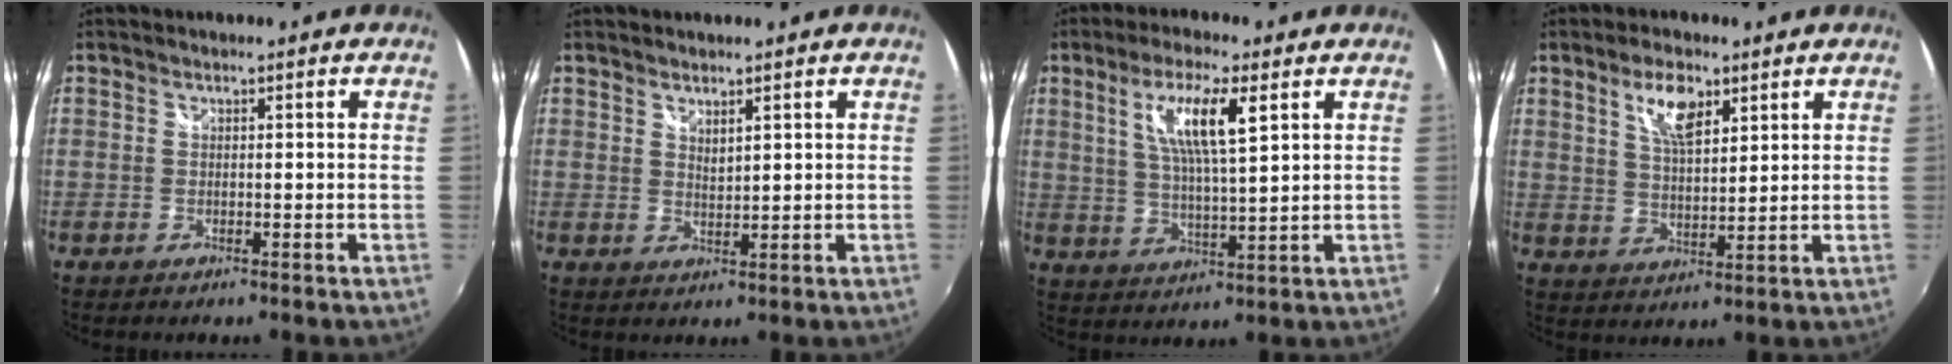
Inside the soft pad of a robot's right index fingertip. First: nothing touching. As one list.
[{"total": 2.0, "force": [1.6, 0.6, 1.1], "torque": [-0.017, -0.004, 0.028]}, {"total": 9.7, "force": [4.1, 1.5, 8.7], "torque": [-0.162, 0.001, 0.077]}, {"total": 6.9, "force": [4.0, 2.7, 5.0], "torque": [-0.090, 0.006, 0.075]}]